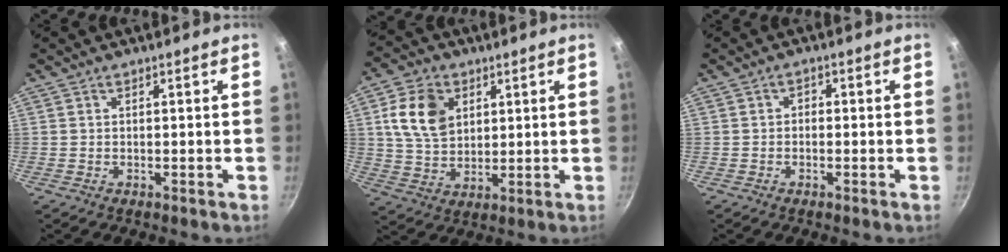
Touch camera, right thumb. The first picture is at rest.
{"total": 11.5, "force": [3.5, 8.3, 7.1], "torque": [-0.106, -0.007, 0.066]}
{"total": 1.5, "force": [-0.4, 1.2, 0.8], "torque": [-0.014, 0.008, -0.009]}